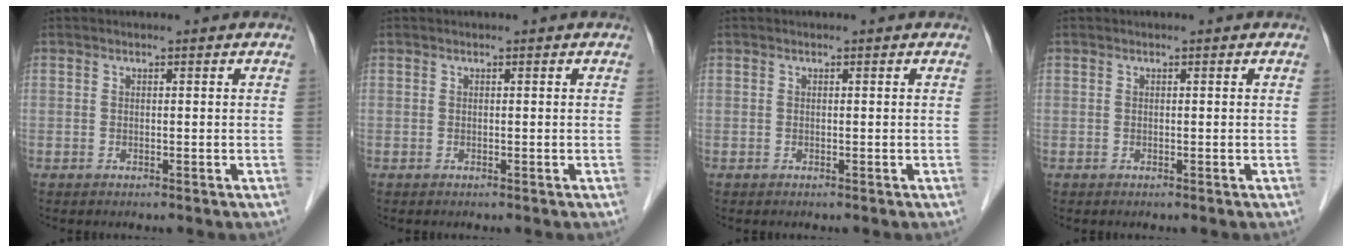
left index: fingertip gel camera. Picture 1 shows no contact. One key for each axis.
{"total": 0.0}
{"total": 0.0}
{"total": 0.0}